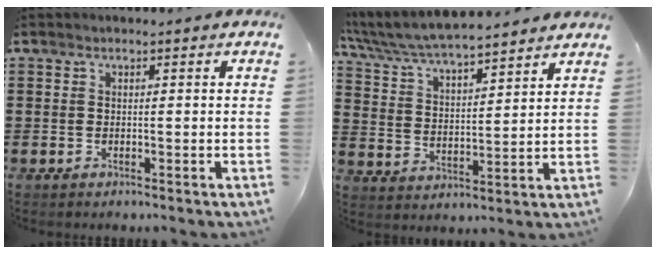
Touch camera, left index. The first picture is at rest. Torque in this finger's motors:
{"motor_torque": [1.43, -0.70, 1.05, 0.21]}